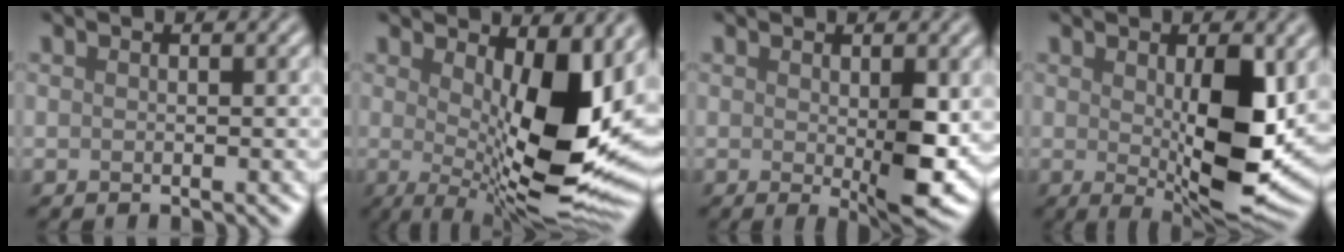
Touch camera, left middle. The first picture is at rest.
{"total": 13.4, "force": [1.4, 4.7, 12.5], "torque": [-0.172, -0.021, 0.030]}
{"total": 4.4, "force": [-0.3, 0.7, 4.4], "torque": [-0.071, -0.015, 0.005]}
{"total": 8.5, "force": [0.3, 2.8, 8.0], "torque": [-0.128, -0.015, 0.016]}